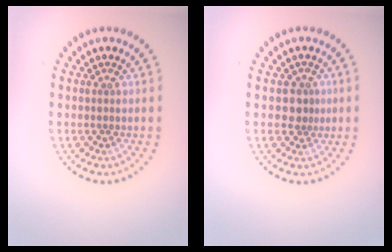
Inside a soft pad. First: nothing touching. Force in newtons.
{"total": 1.9, "press": 1.5, "slide": 1.1}